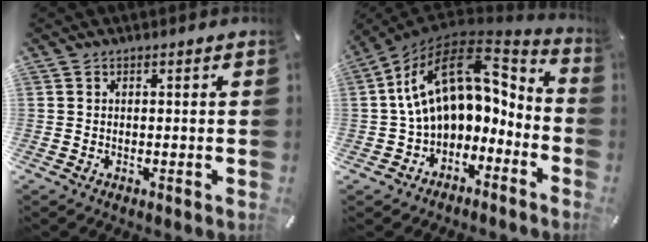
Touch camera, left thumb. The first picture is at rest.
{"total": 17.1, "force": [4.0, 11.4, 12.1], "torque": [-0.215, -0.023, 0.076]}